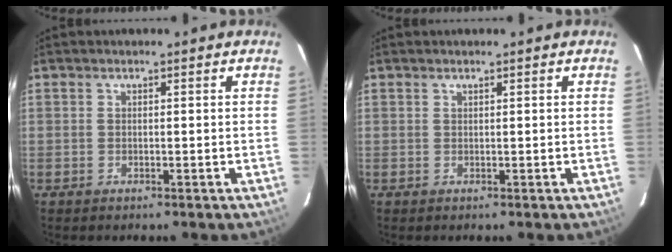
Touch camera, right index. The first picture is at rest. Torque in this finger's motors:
{"motor_torque": [-0.18, -0.15, -0.04, -0.01]}